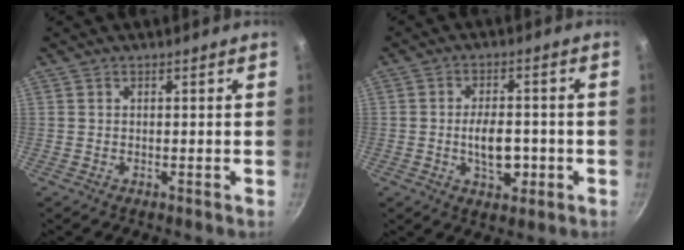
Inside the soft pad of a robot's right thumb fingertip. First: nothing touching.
{"total": 7.8, "force": [-1.7, 4.4, 6.2], "torque": [-0.074, 0.011, -0.024]}